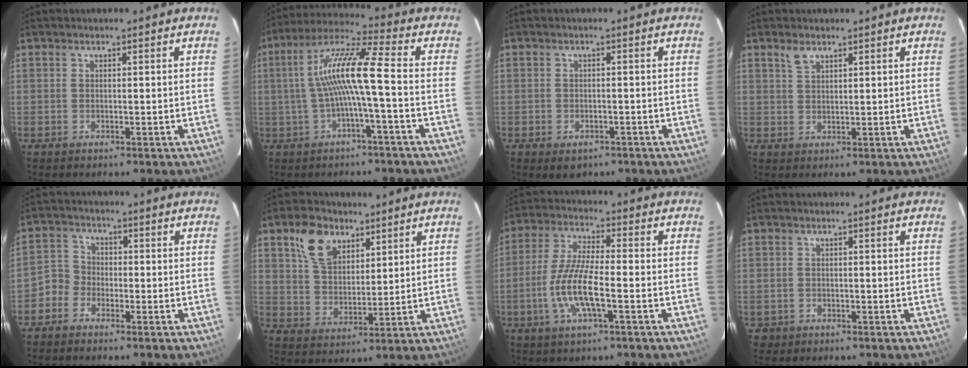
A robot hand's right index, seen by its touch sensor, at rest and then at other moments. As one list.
[{"total": 10.8, "force": [-1.2, 0.2, 10.8], "torque": [-0.219, 0.019, -0.020]}, {"total": 3.7, "force": [-2.1, 2.5, 1.6], "torque": [-0.033, -0.008, -0.023]}, {"total": 2.3, "force": [1.7, 1.1, 1.2], "torque": [-0.022, 0.003, 0.035]}, {"total": 3.9, "force": [-2.3, 3.1, 0.3], "torque": [-0.003, 0.017, -0.054]}, {"total": 10.0, "force": [5.5, 6.2, 5.5], "torque": [-0.107, 0.023, 0.107]}, {"total": 10.2, "force": [-3.1, 1.9, 9.5], "torque": [-0.200, -0.003, -0.063]}, {"total": 2.0, "force": [-0.6, 1.9, 0.2], "torque": [-0.006, 0.001, -0.005]}]